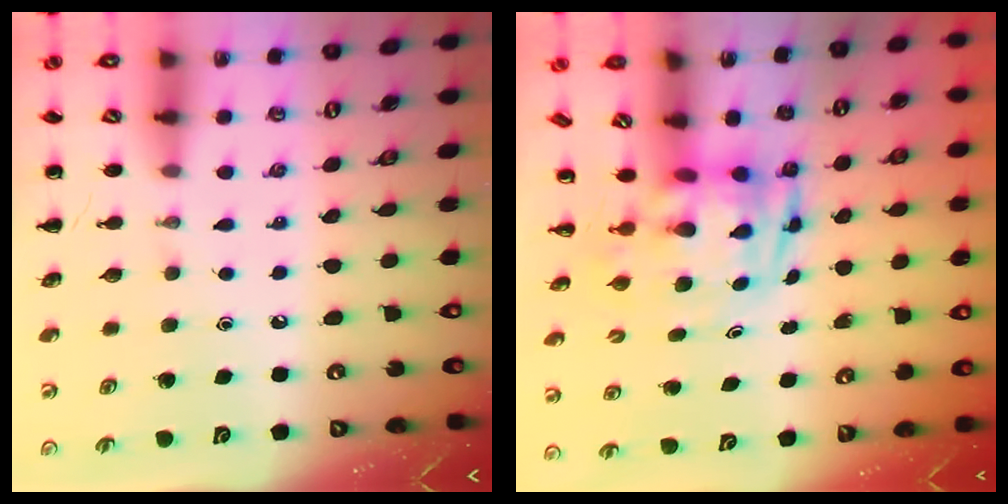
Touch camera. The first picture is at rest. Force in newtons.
{"total": 3.2, "press": 3.1, "slide": 0.8}